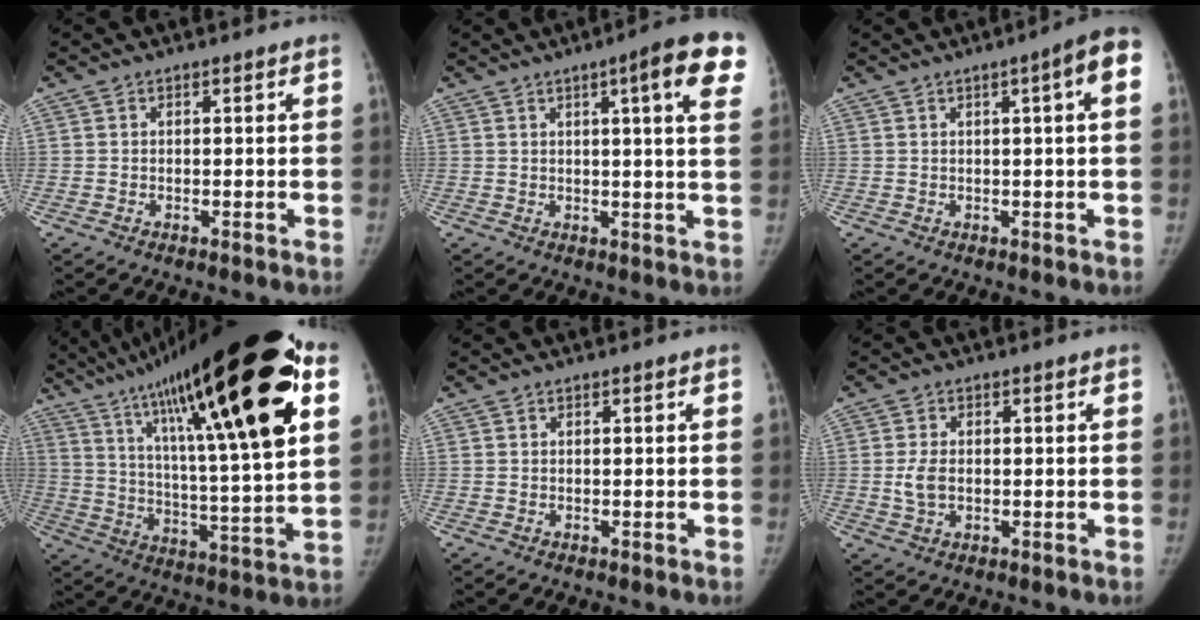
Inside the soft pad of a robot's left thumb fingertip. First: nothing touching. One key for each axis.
{"total": 11.2, "fx": 5.1, "fy": 1.2, "fz": 9.9, "tx": -0.114, "ty": -0.011, "tz": 0.050}
{"total": 5.8, "fx": 1.4, "fy": 0.3, "fz": 5.6, "tx": -0.074, "ty": 0.013, "tz": 0.014}
{"total": 34.7, "fx": 17.7, "fy": 6.2, "fz": 29.2, "tx": -0.432, "ty": -0.014, "tz": 0.293}
{"total": 0.0}
{"total": 3.9, "fx": -0.1, "fy": 2.6, "fz": 2.8, "tx": -0.057, "ty": 0.001, "tz": 0.001}